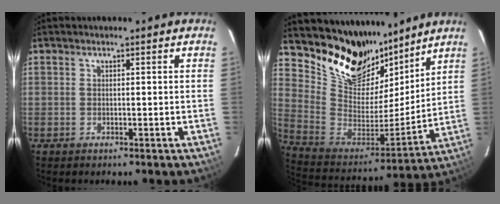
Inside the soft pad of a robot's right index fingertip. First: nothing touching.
{"total": 20.6, "force": [16.0, 10.1, 8.0], "torque": [-0.193, -0.012, 0.294]}